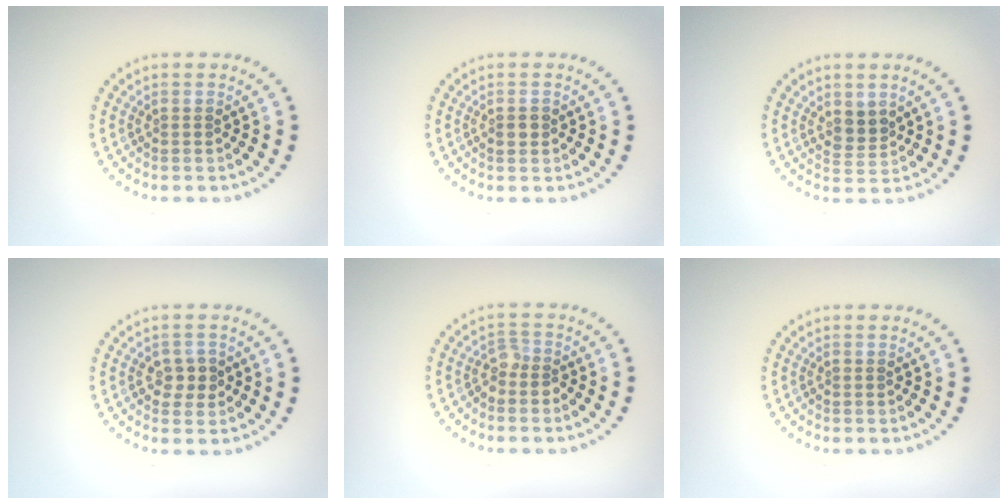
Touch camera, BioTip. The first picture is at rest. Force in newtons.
{"total": 1.2, "press": 1.1, "slide": 0.2}
{"total": 2.0, "press": 1.6, "slide": 1.2}
{"total": 2.2, "press": 2.1, "slide": 0.5}
{"total": 1.7, "press": 1.3, "slide": 1.1}
{"total": 0.0}